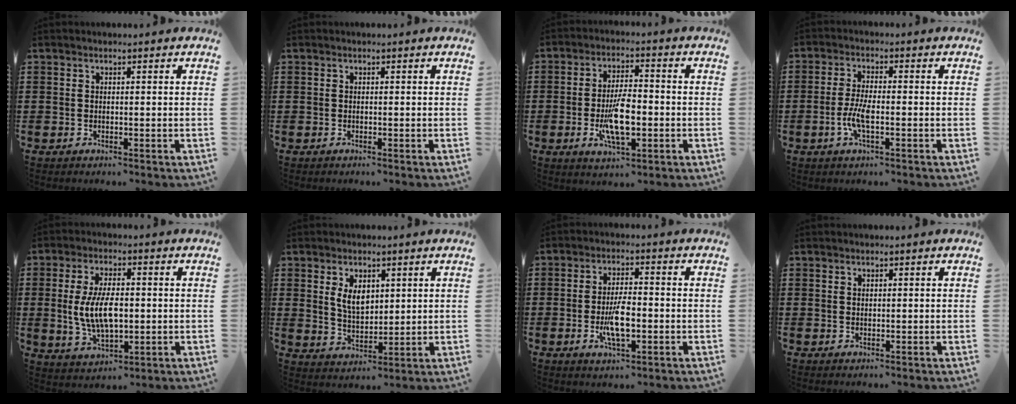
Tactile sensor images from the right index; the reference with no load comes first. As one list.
[{"total": 0.0}, {"total": 8.7, "force": [-2.0, 3.5, 7.7], "torque": [-0.160, -0.006, -0.037]}, {"total": 4.8, "force": [-1.5, 1.3, 4.3], "torque": [-0.100, -0.005, -0.034]}, {"total": 8.2, "force": [0.1, 4.0, 7.1], "torque": [-0.145, 0.001, -0.004]}, {"total": 5.1, "force": [2.0, 3.1, 3.6], "torque": [-0.071, 0.006, 0.033]}, {"total": 6.3, "force": [-1.5, 2.3, 5.7], "torque": [-0.116, 0.000, -0.031]}, {"total": 0.6, "force": [0.5, 0.4, 0.2], "torque": [-0.005, 0.001, 0.010]}]